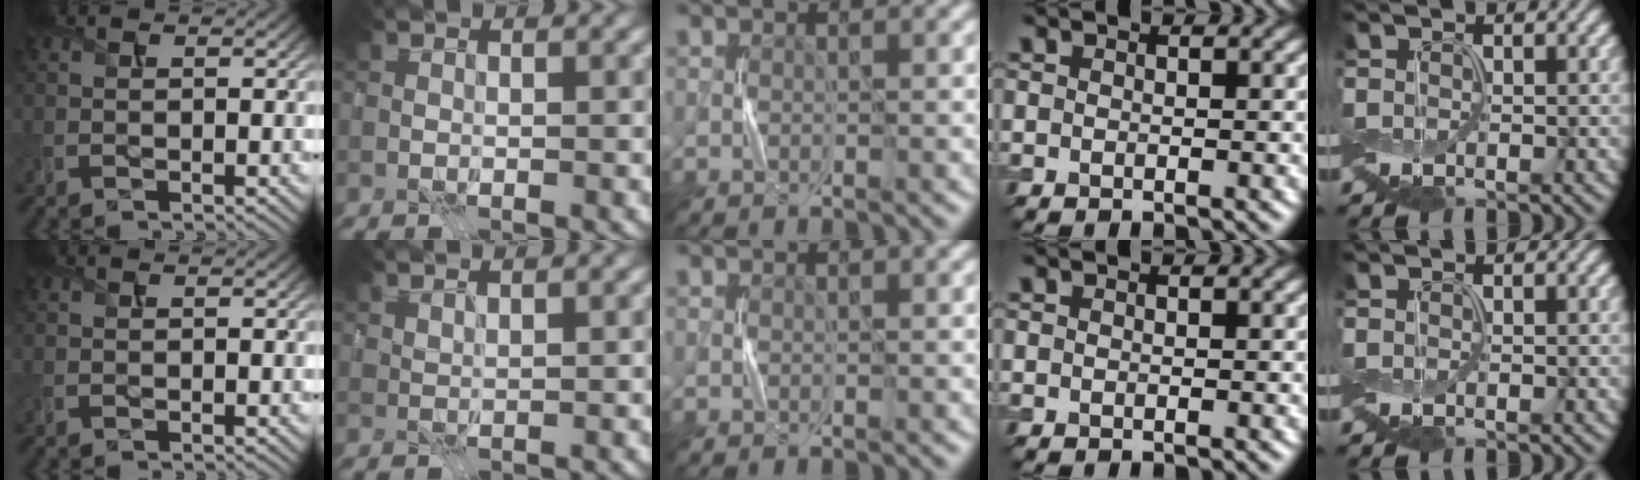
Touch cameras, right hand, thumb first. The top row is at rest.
{"index": {"total": 1.1, "force": [1.0, 0.0, 0.4], "torque": [-0.006, -0.003, 0.019]}}